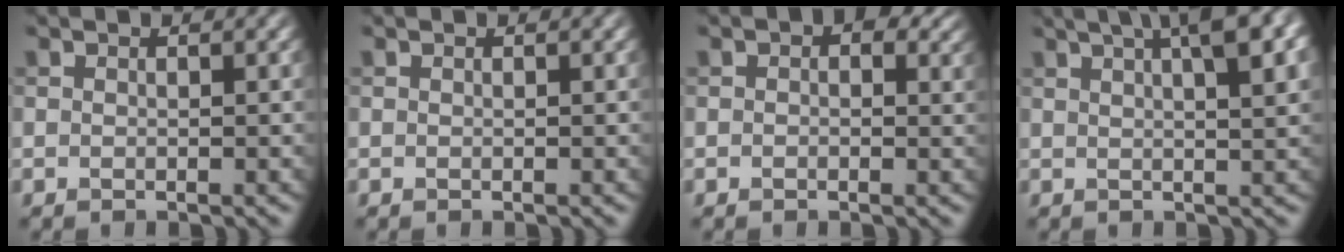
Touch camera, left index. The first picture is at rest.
{"total": 0.0}
{"total": 3.8, "force": [1.6, 2.2, 2.6], "torque": [-0.013, 0.002, 0.008]}
{"total": 9.5, "force": [4.6, 3.3, 7.6], "torque": [-0.075, 0.037, 0.047]}